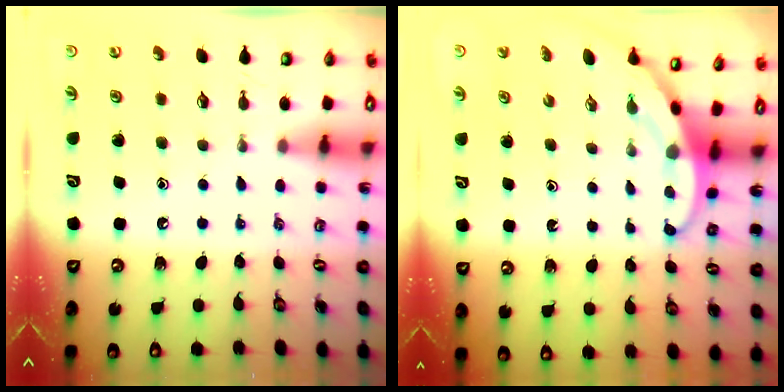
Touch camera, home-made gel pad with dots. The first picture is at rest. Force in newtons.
{"total": 3.5, "press": 3.5, "slide": 0.1}